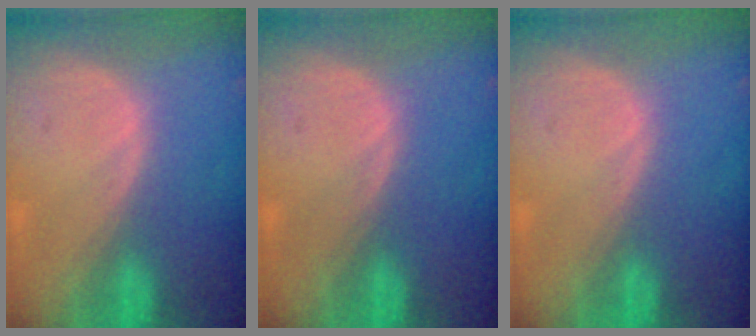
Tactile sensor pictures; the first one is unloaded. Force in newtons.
{"total": 0.0}
{"total": 0.0}